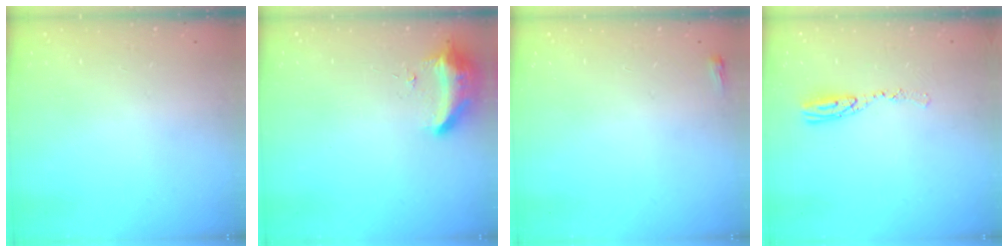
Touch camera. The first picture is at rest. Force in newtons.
{"total": 8.9, "press": 8.8, "slide": 1.6}
{"total": 2.0, "press": 2.0, "slide": 0.5}
{"total": 8.1, "press": 8.1, "slide": 0.6}